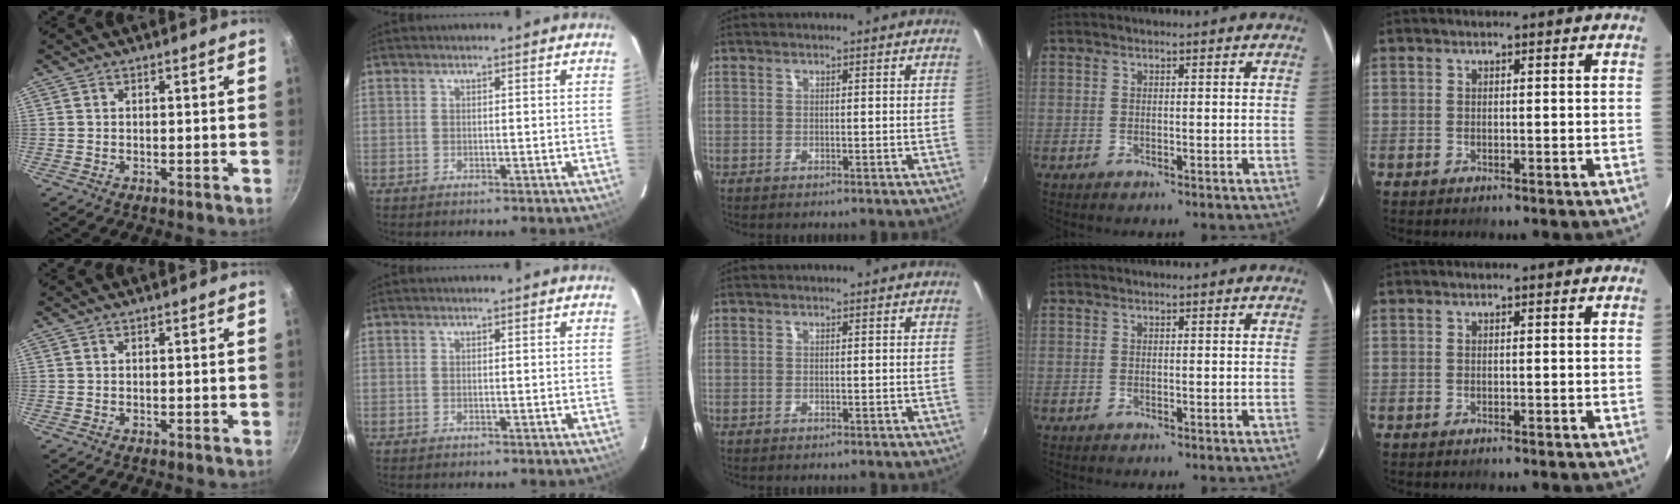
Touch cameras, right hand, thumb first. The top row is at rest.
{}